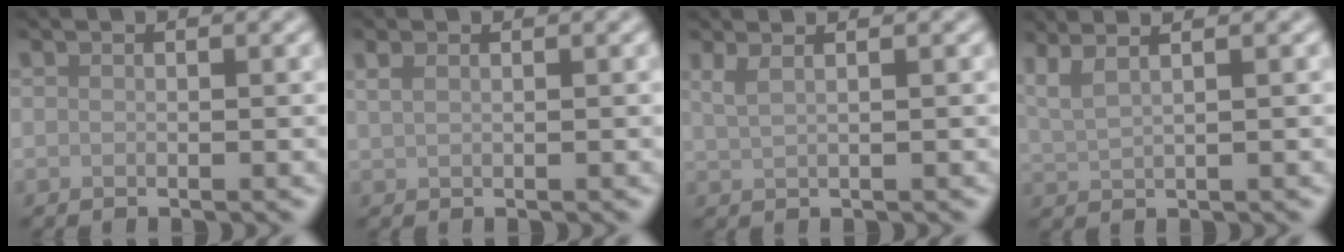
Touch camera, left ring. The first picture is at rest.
{"total": 1.0, "force": [0.7, 0.4, 0.6], "torque": [-0.015, 0.001, 0.015]}
{"total": 2.7, "force": [1.6, 1.2, 1.8], "torque": [-0.020, 0.005, 0.007]}
{"total": 4.0, "force": [2.8, 1.4, 2.5], "torque": [-0.037, 0.026, 0.026]}